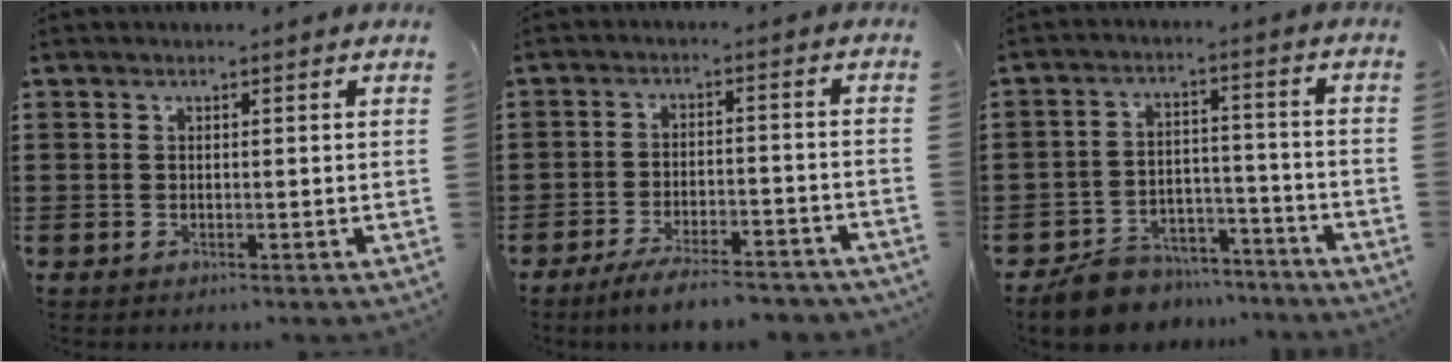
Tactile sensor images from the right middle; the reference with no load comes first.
{"total": 6.0, "force": [-5.3, 0.5, 2.8], "torque": [-0.055, -0.008, -0.102]}
{"total": 7.2, "force": [-6.8, 2.0, 0.8], "torque": [-0.021, 0.024, -0.136]}